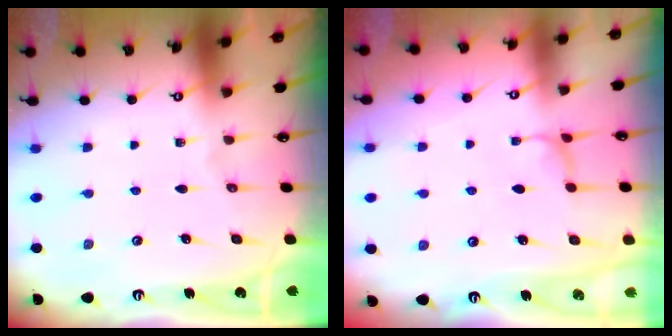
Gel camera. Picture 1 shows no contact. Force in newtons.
{"total": 1.9, "press": 1.8, "slide": 0.5}